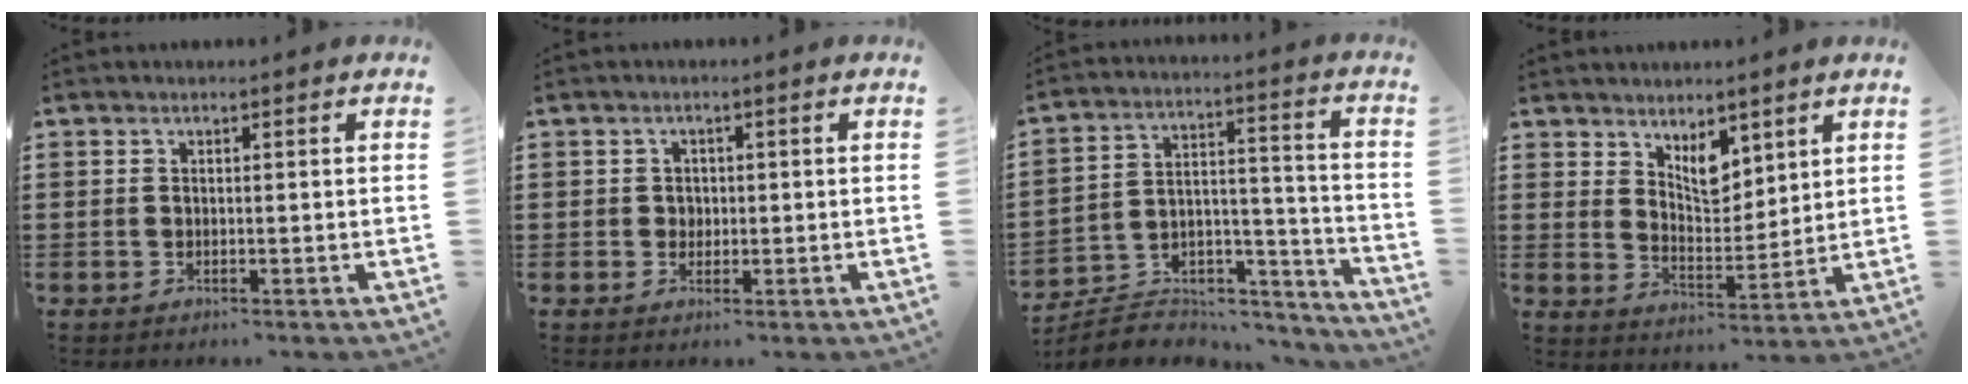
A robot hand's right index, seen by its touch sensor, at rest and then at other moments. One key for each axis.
{"total": 1.5, "fx": 0.1, "fy": 1.5, "fz": 0.4, "tx": -0.014, "ty": 0.007, "tz": -0.001}
{"total": 6.0, "fx": -5.2, "fy": 2.8, "fz": 1.3, "tx": -0.026, "ty": 0.005, "tz": -0.099}
{"total": 5.8, "fx": 4.1, "fy": 2.8, "fz": 3.0, "tx": -0.055, "ty": -0.011, "tz": 0.071}